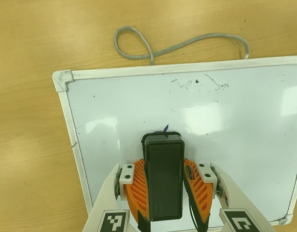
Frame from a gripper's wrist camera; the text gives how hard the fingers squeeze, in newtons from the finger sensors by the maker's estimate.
{"total": 17.4, "left": 18.1, "right": 16.7}